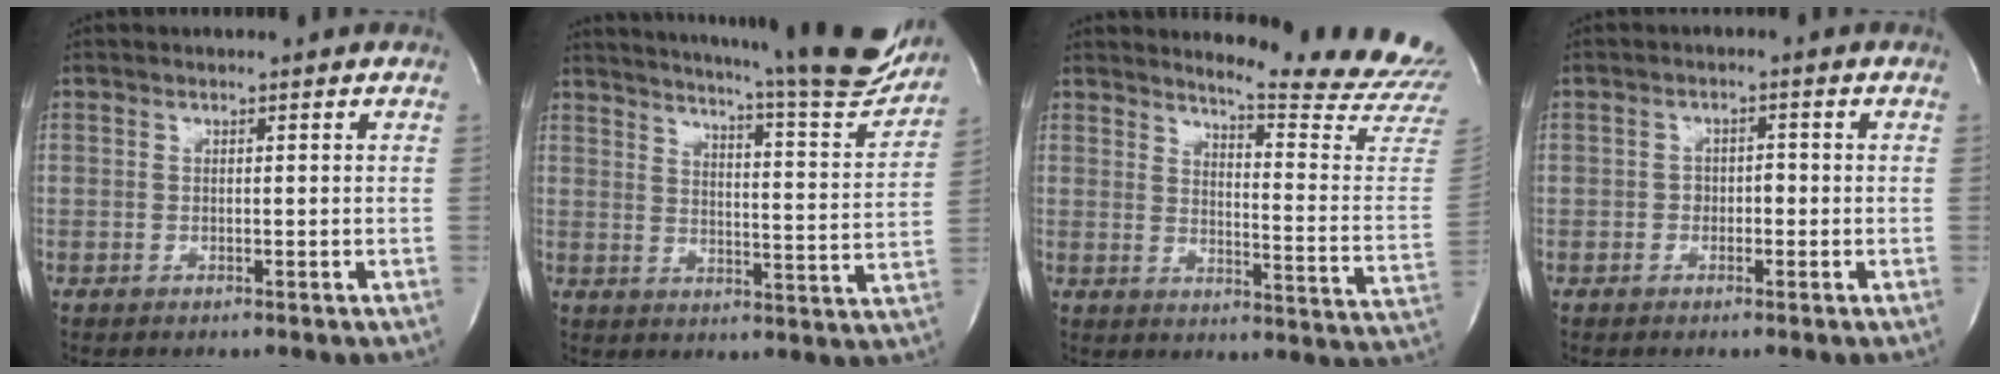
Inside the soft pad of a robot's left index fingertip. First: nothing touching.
{"total": 23.9, "force": [21.6, 1.6, 10.2], "torque": [-0.157, -0.076, 0.263]}
{"total": 17.1, "force": [16.6, -1.7, 3.7], "torque": [-0.059, -0.158, 0.185]}
{"total": 1.9, "force": [-0.6, 1.3, 1.2], "torque": [-0.011, 0.005, -0.011]}